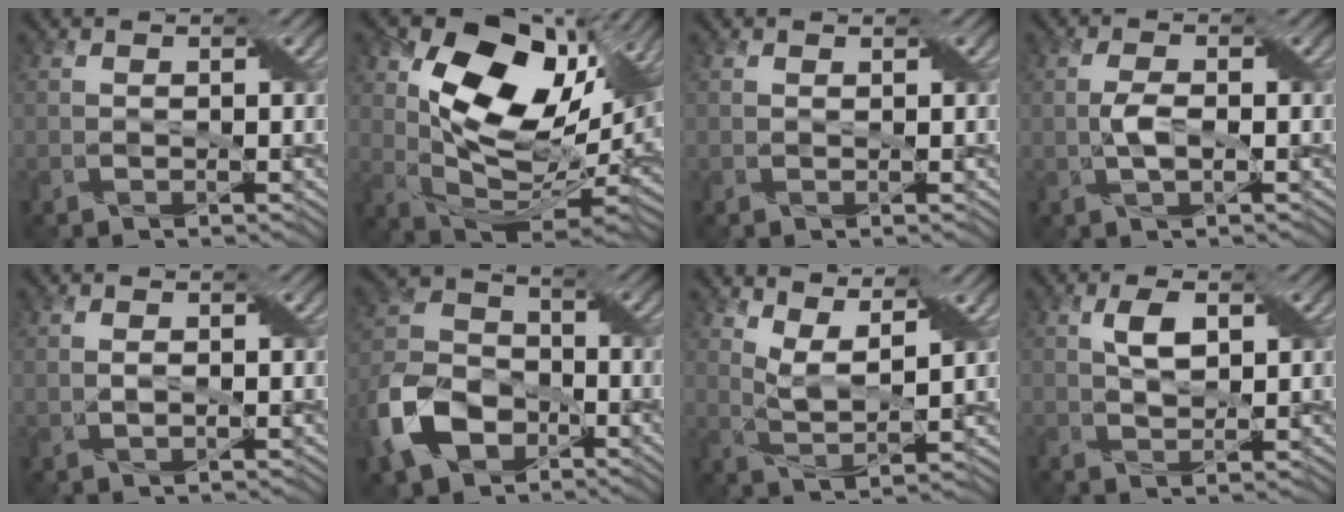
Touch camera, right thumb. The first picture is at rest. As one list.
[{"total": 18.9, "force": [6.6, 10.6, 14.2], "torque": [-0.252, 0.022, 0.115]}, {"total": 0.0}, {"total": 2.6, "force": [-0.6, 0.9, 2.3], "torque": [-0.056, 0.004, -0.013]}, {"total": 1.0, "force": [-0.2, 0.4, 0.9], "torque": [-0.018, 0.002, -0.004]}, {"total": 11.1, "force": [-5.5, 7.6, 6.0], "torque": [-0.154, -0.011, -0.128]}, {"total": 6.5, "force": [4.7, 1.6, 4.2], "torque": [-0.089, -0.005, 0.094]}, {"total": 3.4, "force": [1.1, 1.6, 2.8], "torque": [-0.063, 0.005, 0.023]}]